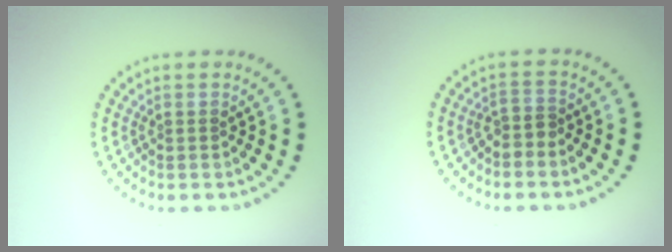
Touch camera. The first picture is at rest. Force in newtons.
{"total": 1.6, "press": 1.2, "slide": 1.0}